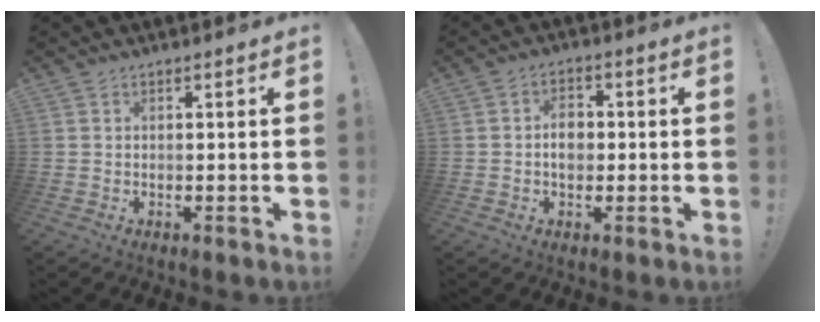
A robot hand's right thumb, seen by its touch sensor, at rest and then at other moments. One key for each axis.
{"total": 5.6, "fx": -0.4, "fy": 4.1, "fz": 3.7, "tx": -0.063, "ty": 0.004, "tz": -0.011}